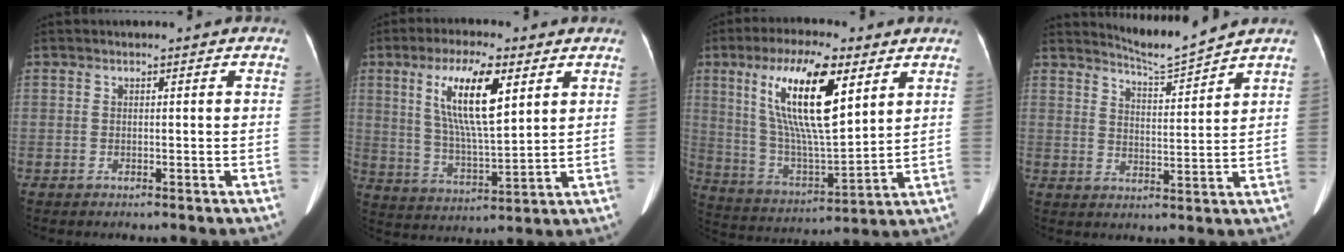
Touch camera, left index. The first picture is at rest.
{"total": 11.8, "force": [4.7, 2.4, 10.5], "torque": [-0.210, 0.004, 0.089]}
{"total": 16.8, "force": [7.0, 3.7, 14.8], "torque": [-0.293, 0.004, 0.129]}
{"total": 5.6, "force": [5.4, -1.7, 0.3], "torque": [-0.019, -0.024, 0.098]}